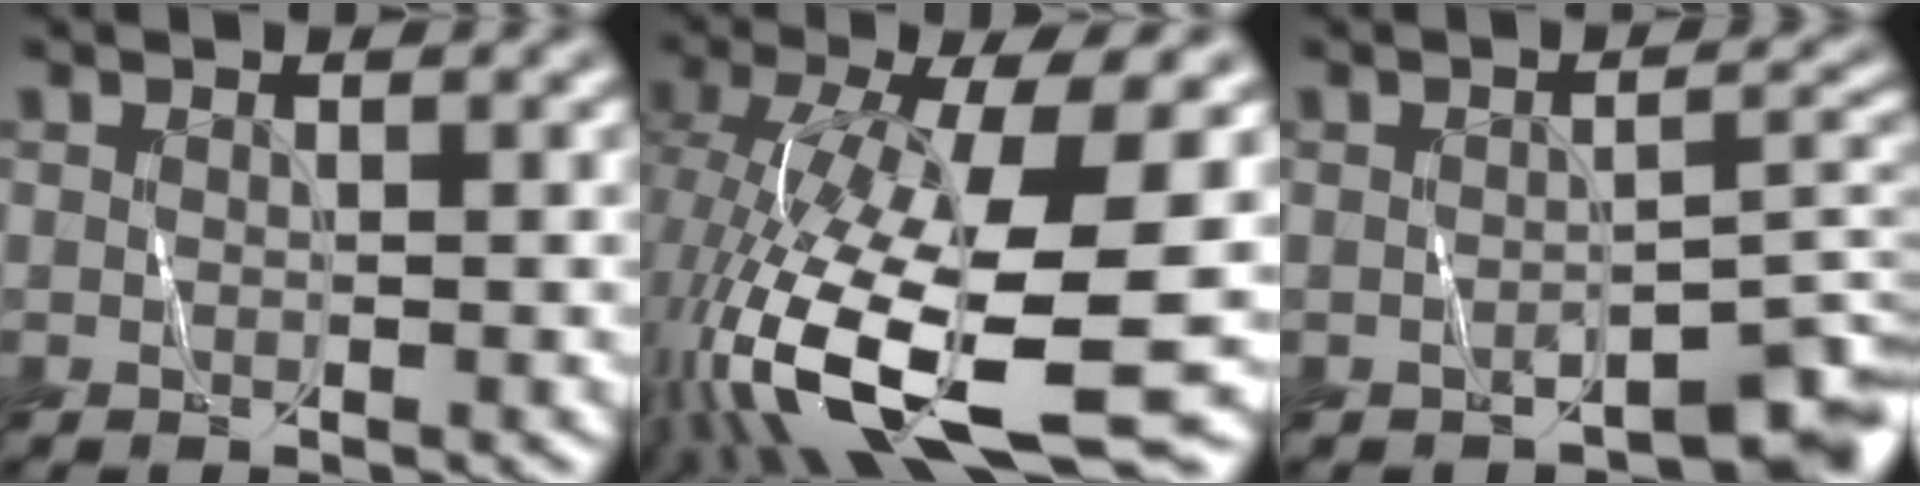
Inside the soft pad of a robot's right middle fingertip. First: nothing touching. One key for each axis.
{"total": 15.2, "fx": -4.5, "fy": 4.5, "fz": 13.8, "tx": -0.278, "ty": -0.014, "tz": -0.069}
{"total": 3.9, "fx": -2.5, "fy": 1.5, "fz": 2.6, "tx": -0.023, "ty": 0.004, "tz": -0.033}